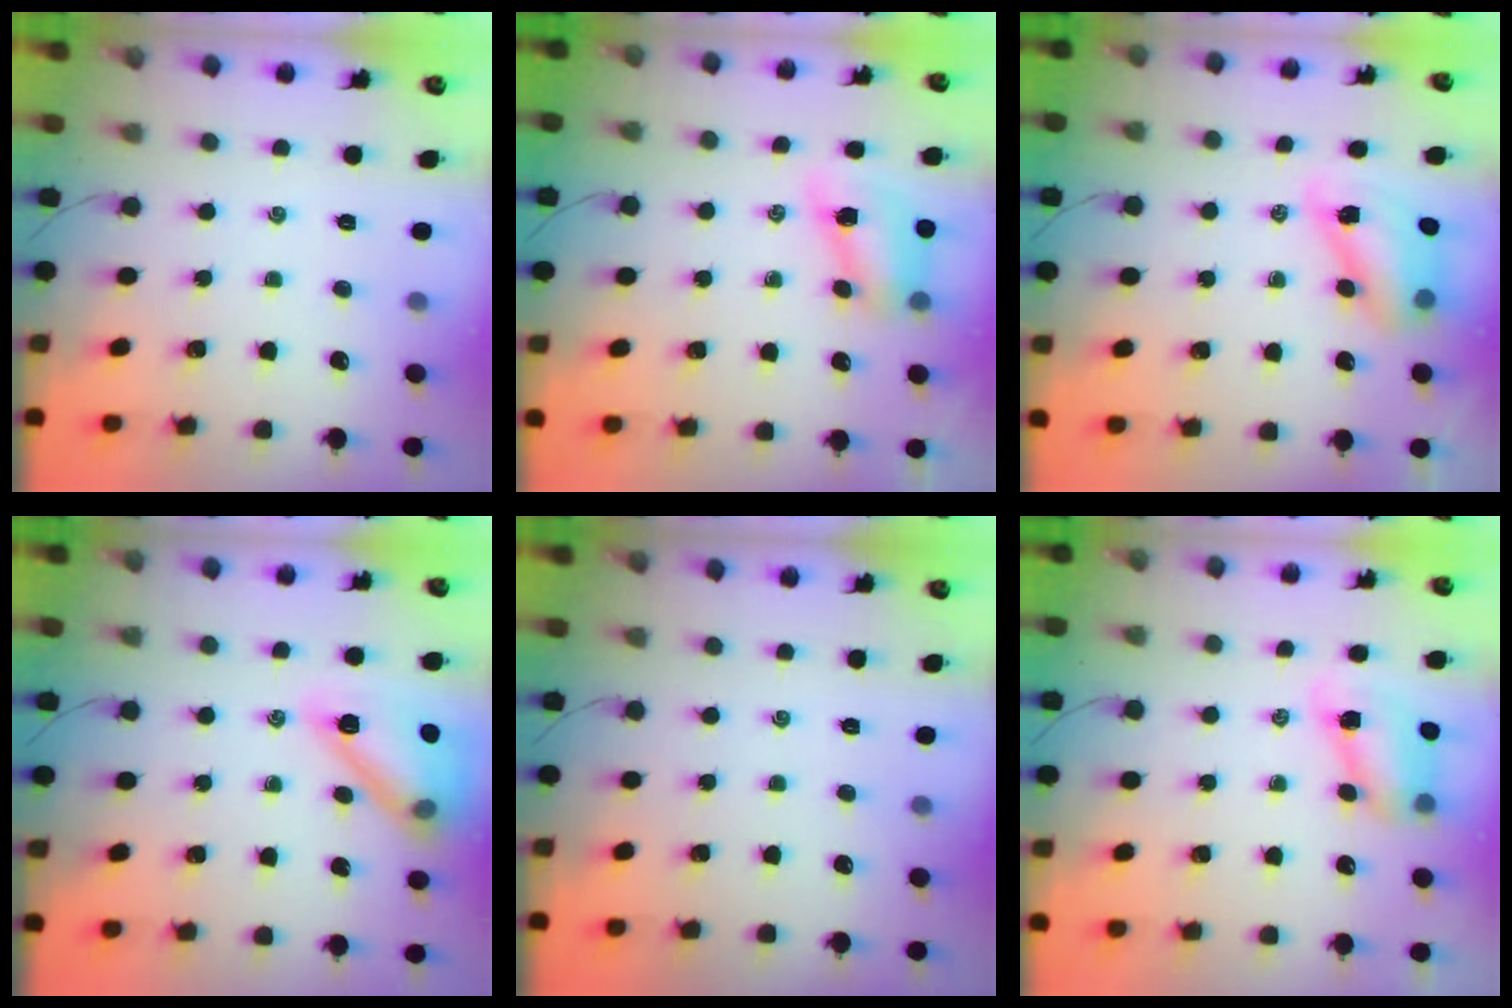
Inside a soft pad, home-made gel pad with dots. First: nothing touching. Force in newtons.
{"total": 8.3, "press": 8.2, "slide": 1.1}
{"total": 8.5, "press": 8.3, "slide": 1.8}
{"total": 16.2, "press": 16.1, "slide": 1.5}
{"total": 0.0}
{"total": 7.5, "press": 7.4, "slide": 1.0}